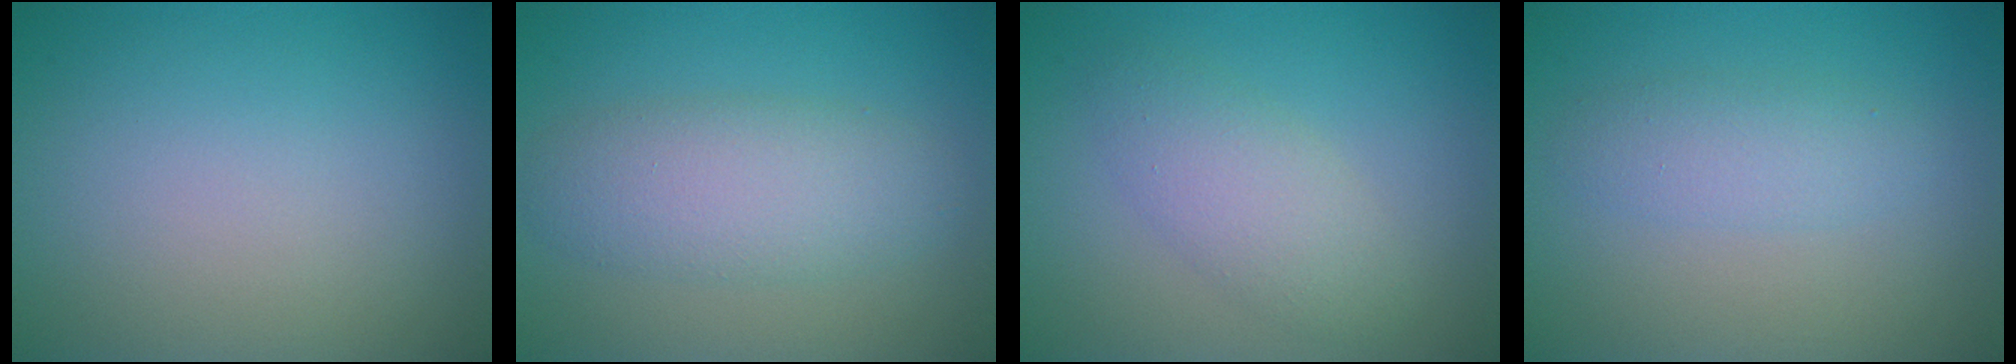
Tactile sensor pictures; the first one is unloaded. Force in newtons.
{"total": 4.5, "press": 4.5, "slide": 0.2}
{"total": 3.1, "press": 3.1, "slide": 0.1}
{"total": 2.3, "press": 2.3, "slide": 0.1}